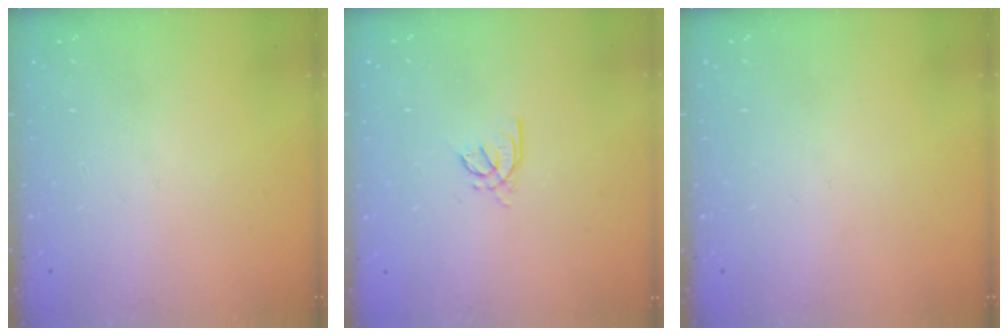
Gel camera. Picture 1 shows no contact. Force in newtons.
{"total": 2.4, "press": 2.4, "slide": 0.6}
{"total": 0.0}